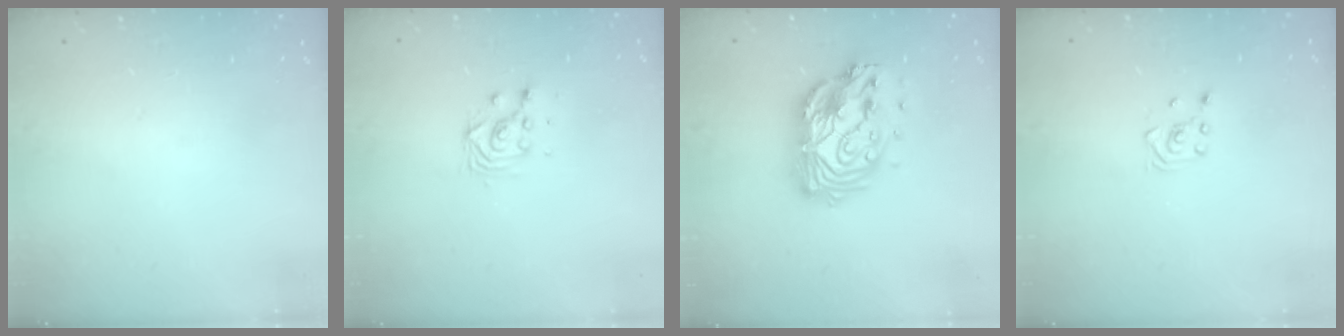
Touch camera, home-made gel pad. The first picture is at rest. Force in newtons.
{"total": 4.8, "press": 4.8, "slide": 0.3}
{"total": 15.1, "press": 15.0, "slide": 1.2}
{"total": 2.8, "press": 2.6, "slide": 1.0}